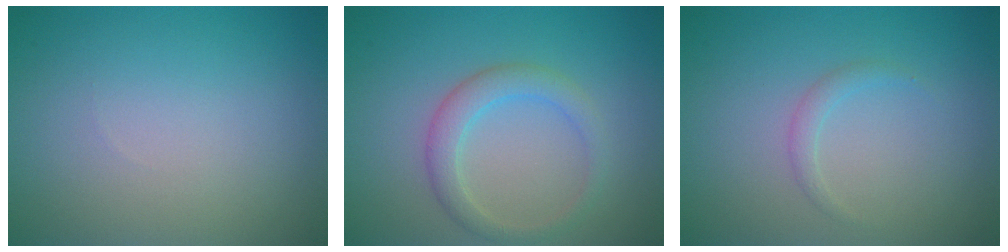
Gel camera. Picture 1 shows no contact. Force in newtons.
{"total": 2.7, "press": 2.7, "slide": 0.0}
{"total": 1.0, "press": 1.0, "slide": 0.1}